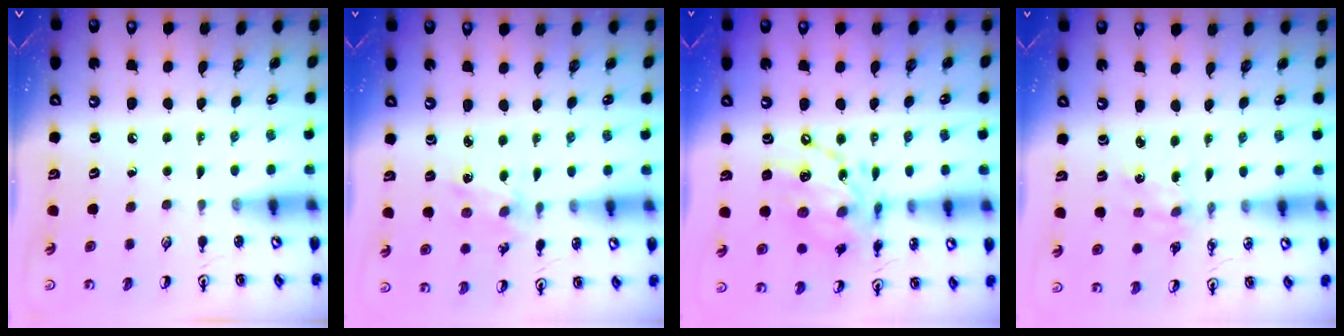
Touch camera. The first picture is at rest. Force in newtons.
{"total": 1.1, "press": 1.1, "slide": 0.2}
{"total": 14.2, "press": 14.2, "slide": 1.1}
{"total": 0.5, "press": 0.5, "slide": 0.2}